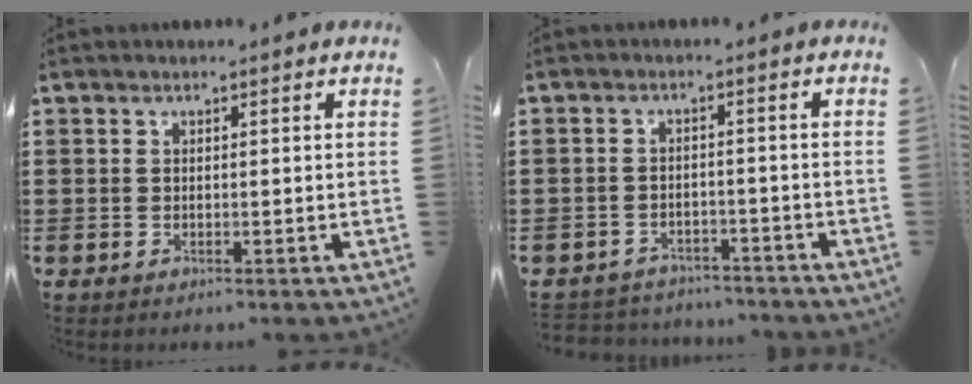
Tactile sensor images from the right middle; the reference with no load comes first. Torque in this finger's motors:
{"motor_torque": [0.14, -0.04, -0.57, -0.06]}